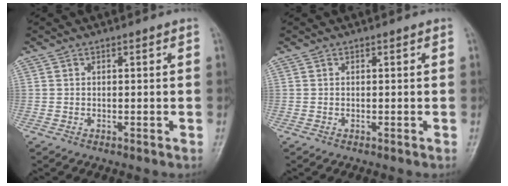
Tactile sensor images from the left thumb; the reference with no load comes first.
{"total": 0.0}